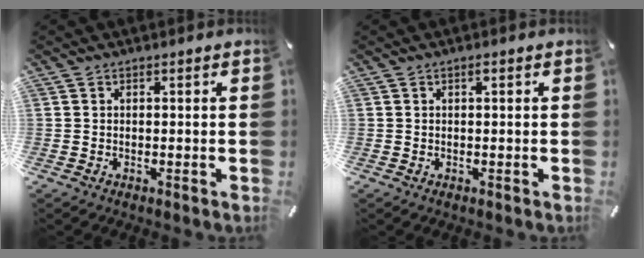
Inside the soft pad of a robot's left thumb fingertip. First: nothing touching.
{"total": 0.8, "force": [0.1, 0.3, 0.7], "torque": [-0.014, 0.002, 0.002]}